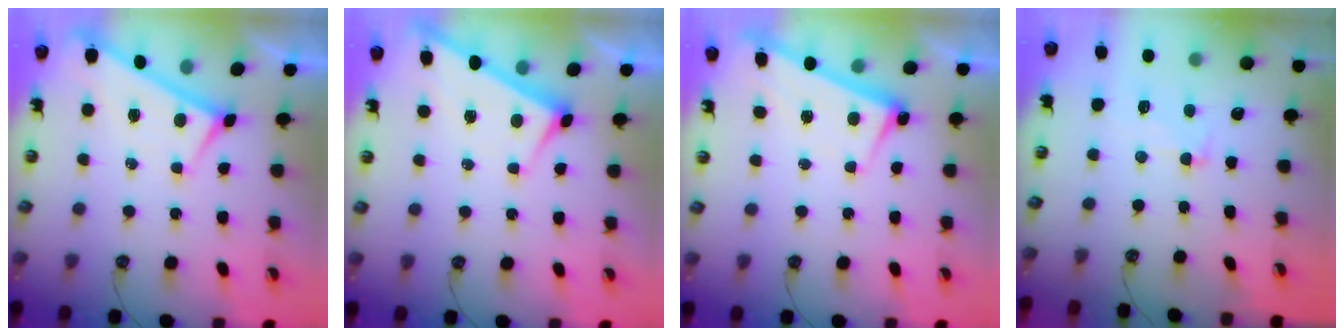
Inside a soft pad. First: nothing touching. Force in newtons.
{"total": 3.2, "press": 3.2, "slide": 0.1}
{"total": 2.7, "press": 2.7, "slide": 0.4}
{"total": 5.4, "press": 5.3, "slide": 1.3}